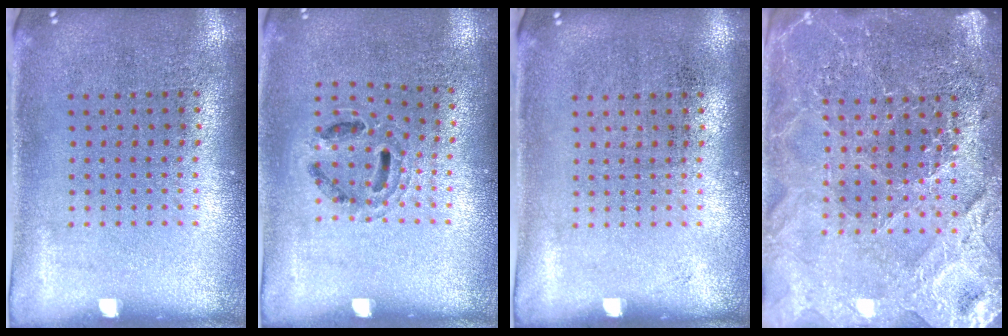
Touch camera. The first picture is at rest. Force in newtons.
{"total": 0.9, "press": 0.8, "slide": 0.3}
{"total": 0.0}
{"total": 4.0, "press": 3.8, "slide": 1.3}